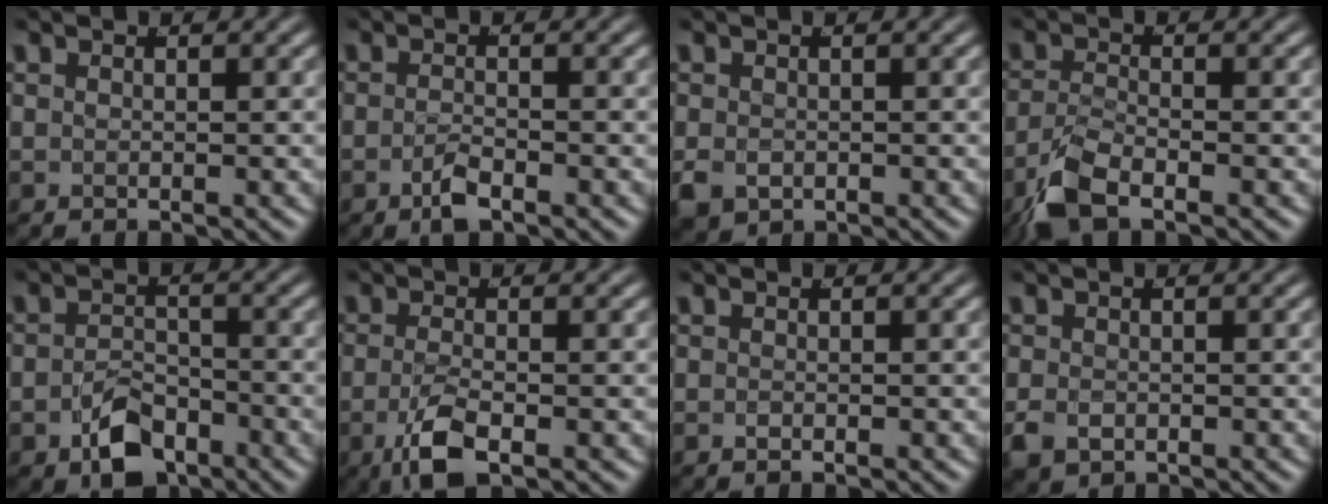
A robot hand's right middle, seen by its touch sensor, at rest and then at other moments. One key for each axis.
{"total": 2.2, "fx": -1.7, "fy": 0.5, "fz": 1.3, "tx": -0.026, "ty": -0.006, "tz": -0.029}
{"total": 2.7, "fx": -1.2, "fy": 2.0, "fz": 1.4, "tx": -0.040, "ty": -0.027, "tz": -0.006}
{"total": 3.9, "fx": -2.6, "fy": 1.1, "fz": 2.6, "tx": -0.059, "ty": -0.014, "tz": -0.043}
{"total": 4.8, "fx": -3.1, "fy": 2.8, "fz": 2.3, "tx": -0.029, "ty": -0.019, "tz": -0.047}
{"total": 4.0, "fx": -2.0, "fy": 1.0, "fz": 3.2, "tx": -0.067, "ty": -0.017, "tz": -0.025}
{"total": 0.5, "fx": -0.4, "fy": -0.3, "fz": 0.1, "tx": -0.006, "ty": -0.005, "tz": -0.003}
{"total": 2.2, "fx": -1.1, "fy": 1.5, "fz": 1.2, "tx": -0.034, "ty": -0.018, "tz": -0.009}